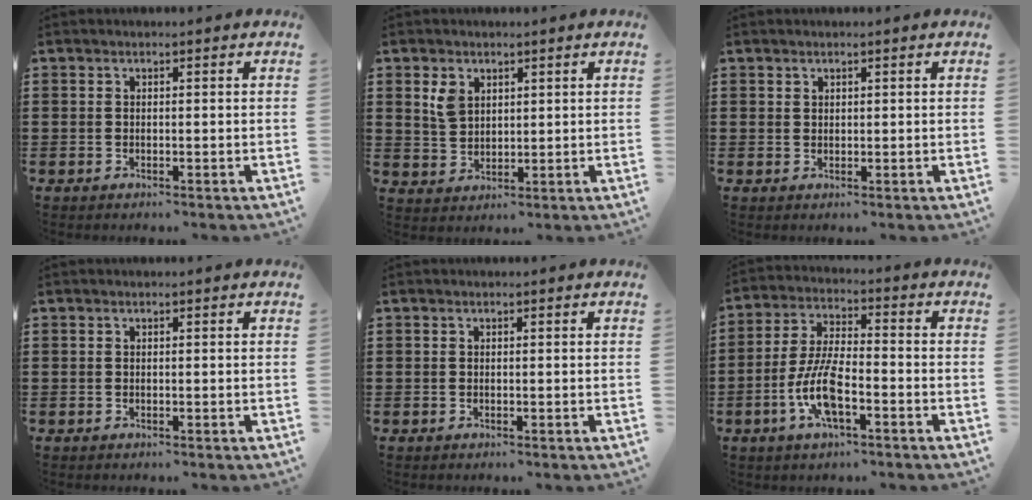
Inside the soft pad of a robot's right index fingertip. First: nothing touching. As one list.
[{"total": 3.7, "force": [1.9, 2.6, 1.8], "torque": [-0.046, 0.009, 0.035]}, {"total": 1.0, "force": [0.8, 0.6, 0.1], "torque": [-0.003, 0.001, 0.016]}, {"total": 0.0}, {"total": 0.0}, {"total": 9.0, "force": [-3.3, 3.0, 7.8], "torque": [-0.174, -0.008, -0.066]}]